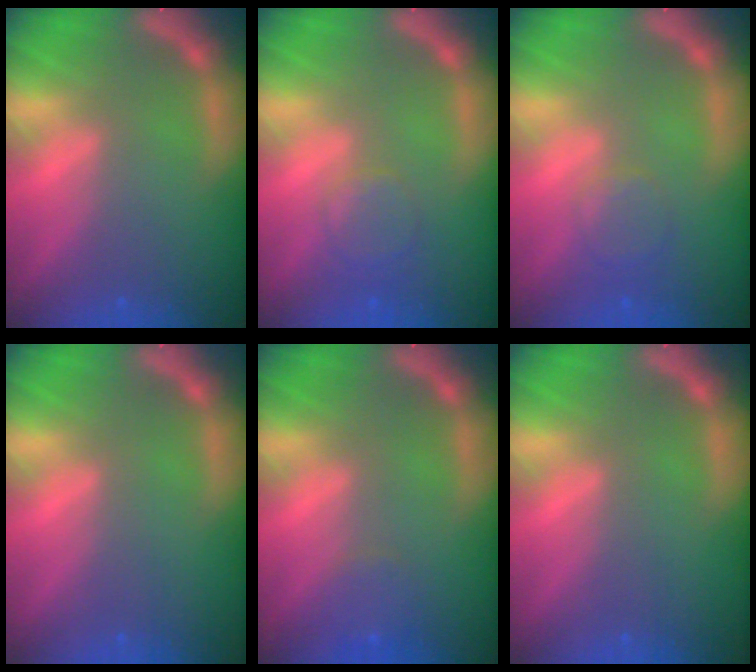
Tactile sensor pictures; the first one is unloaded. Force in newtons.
{"total": 2.9}
{"total": 2.4}
{"total": 0.0}
{"total": 1.9}
{"total": 0.0}